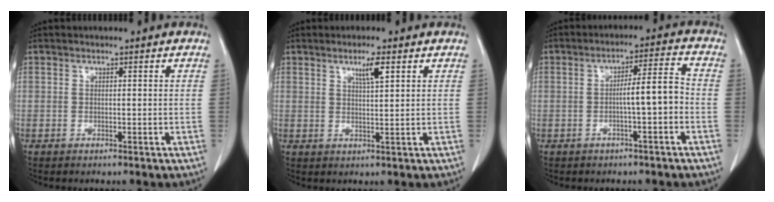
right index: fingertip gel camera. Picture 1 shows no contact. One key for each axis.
{"total": 3.4, "fx": 1.8, "fy": -0.1, "fz": 2.9, "tx": -0.051, "ty": -0.003, "tz": 0.029}
{"total": 5.8, "fx": -1.4, "fy": 0.1, "fz": 5.7, "tx": -0.083, "ty": 0.019, "tz": -0.022}